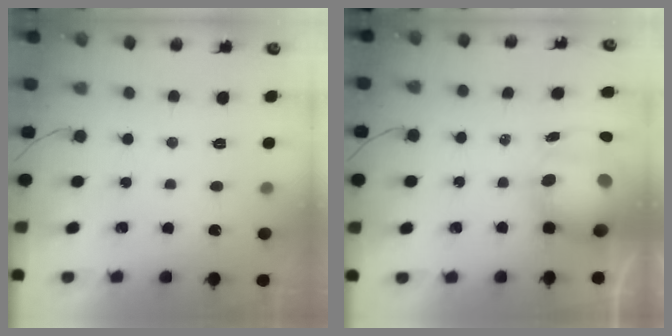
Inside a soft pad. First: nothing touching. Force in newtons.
{"total": 11.8, "press": 11.5, "slide": 2.7}